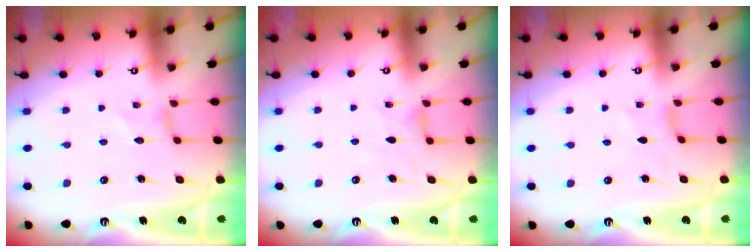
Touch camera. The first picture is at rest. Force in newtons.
{"total": 1.4, "press": 1.4, "slide": 0.2}
{"total": 2.0, "press": 2.0, "slide": 0.3}